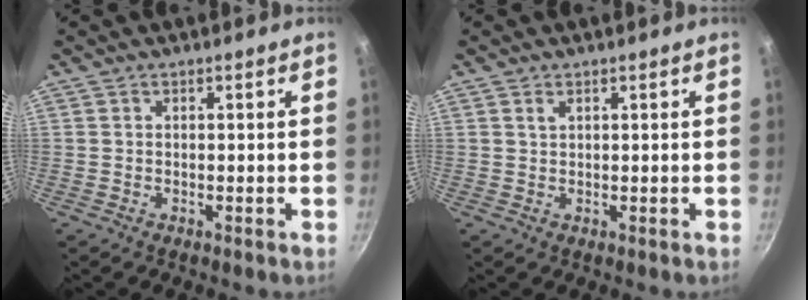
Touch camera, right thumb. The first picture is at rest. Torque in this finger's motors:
{"motor_torque": [-0.37, 0.36, -0.01, -0.11, 0.08]}